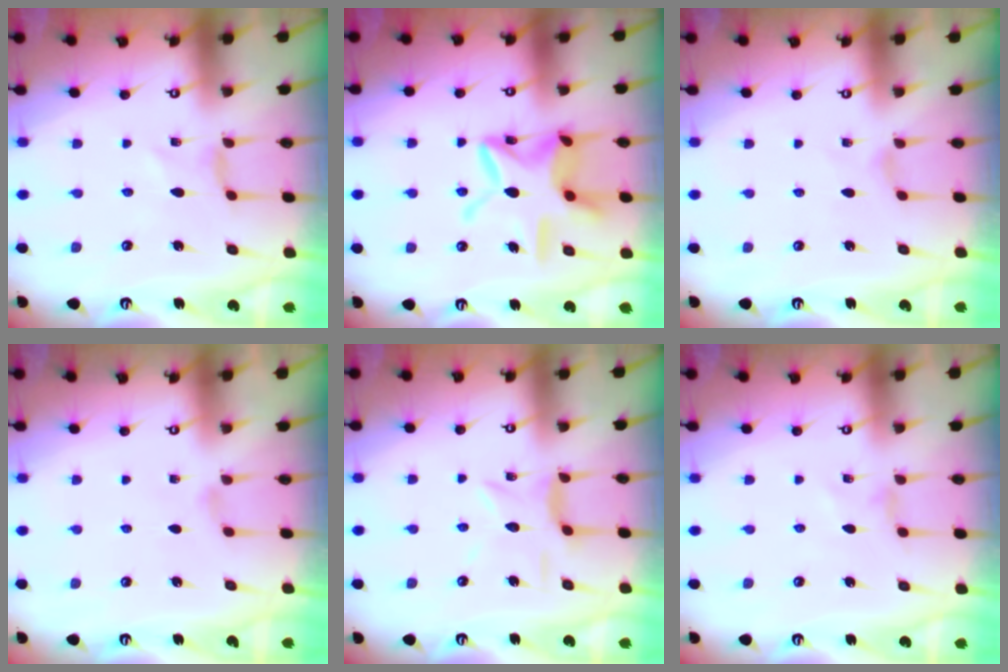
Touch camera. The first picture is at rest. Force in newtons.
{"total": 16.5, "press": 16.4, "slide": 1.6}
{"total": 0.8, "press": 0.8, "slide": 0.2}
{"total": 1.8, "press": 1.8, "slide": 0.4}
{"total": 5.6, "press": 5.6, "slide": 0.5}
{"total": 0.8, "press": 0.8, "slide": 0.3}